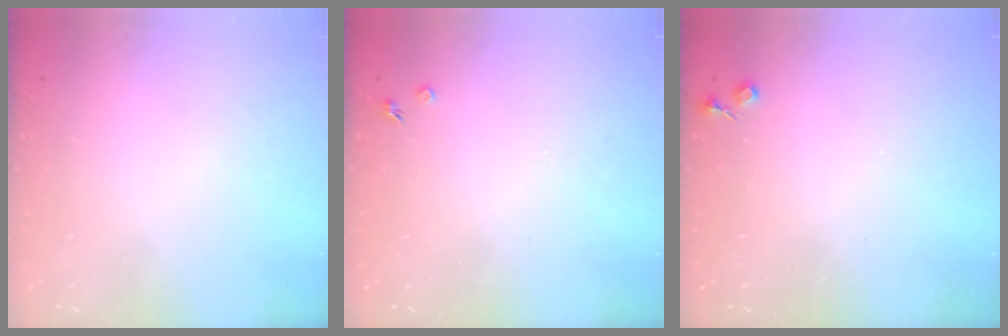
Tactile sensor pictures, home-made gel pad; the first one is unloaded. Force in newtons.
{"total": 1.7, "press": 1.7, "slide": 0.3}
{"total": 4.0, "press": 4.0, "slide": 0.6}